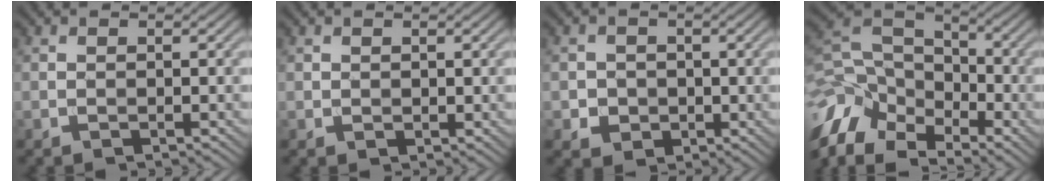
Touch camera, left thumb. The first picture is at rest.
{"total": 0.8, "force": [0.5, 0.6, 0.2], "torque": [-0.006, -0.005, 0.014]}
{"total": 3.1, "force": [-0.3, 3.0, 0.8], "torque": [-0.014, -0.008, -0.016]}
{"total": 12.5, "force": [-7.5, 7.7, 6.4], "torque": [-0.175, -0.012, -0.160]}